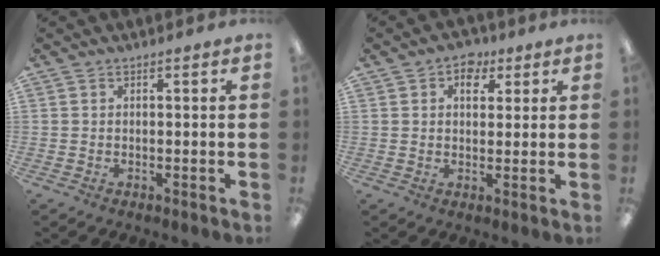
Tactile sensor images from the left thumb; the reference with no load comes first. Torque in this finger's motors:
{"motor_torque": [-0.15, -0.13, 0.01, 0.00, 0.07]}